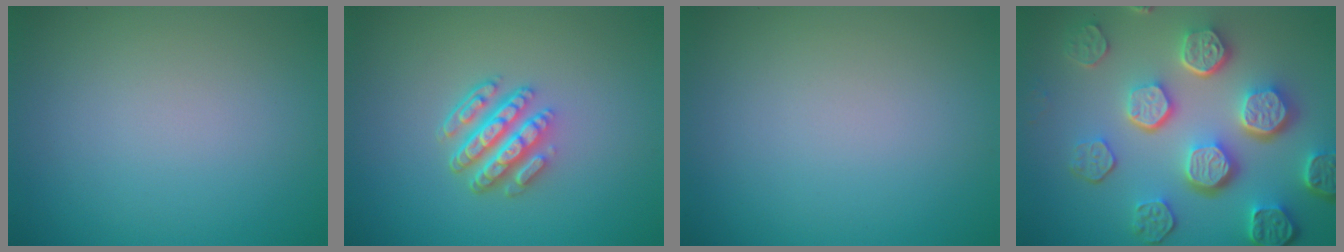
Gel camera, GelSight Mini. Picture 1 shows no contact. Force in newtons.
{"total": 4.9, "press": 3.6, "slide": 3.3}
{"total": 0.0}
{"total": 8.4, "press": 6.2, "slide": 5.7}